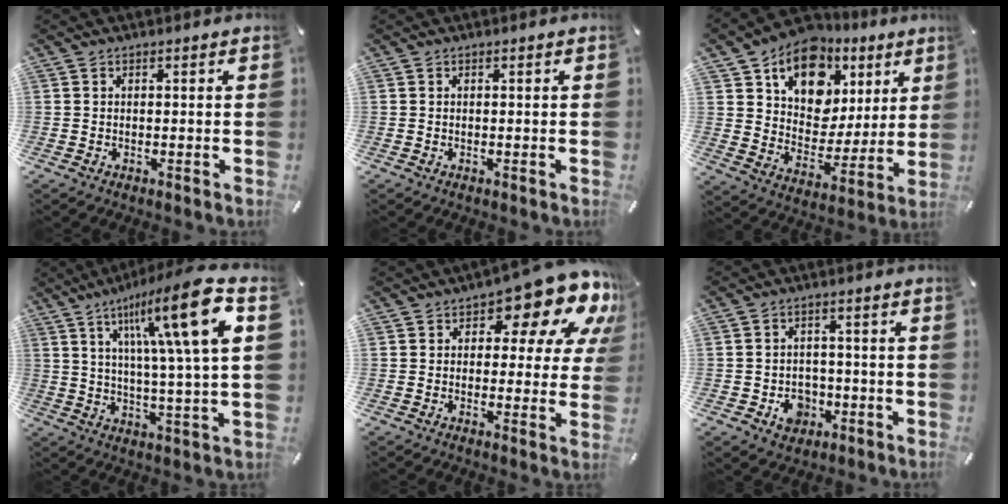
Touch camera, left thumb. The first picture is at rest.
{"total": 0.0}
{"total": 14.5, "force": [7.6, 10.7, 6.2], "torque": [-0.096, -0.045, 0.136]}
{"total": 19.5, "force": [7.8, 2.6, 17.7], "torque": [-0.292, -0.035, 0.100]}
{"total": 15.0, "force": [9.6, 6.8, 9.4], "torque": [-0.120, -0.073, 0.156]}
{"total": 6.9, "force": [-2.3, 5.9, 2.7], "torque": [-0.036, 0.015, -0.037]}